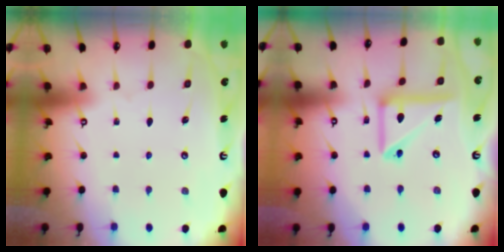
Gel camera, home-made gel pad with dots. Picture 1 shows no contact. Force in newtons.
{"total": 13.5, "press": 13.4, "slide": 1.5}